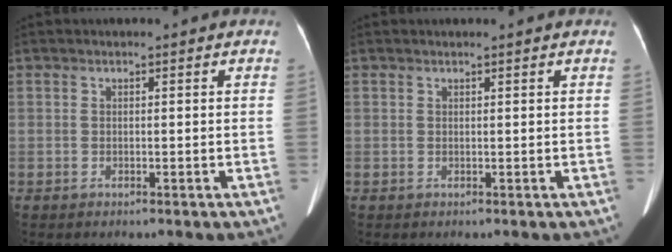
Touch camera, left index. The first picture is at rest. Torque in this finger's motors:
{"motor_torque": [-0.05, -0.10, 0.03, 0.02]}